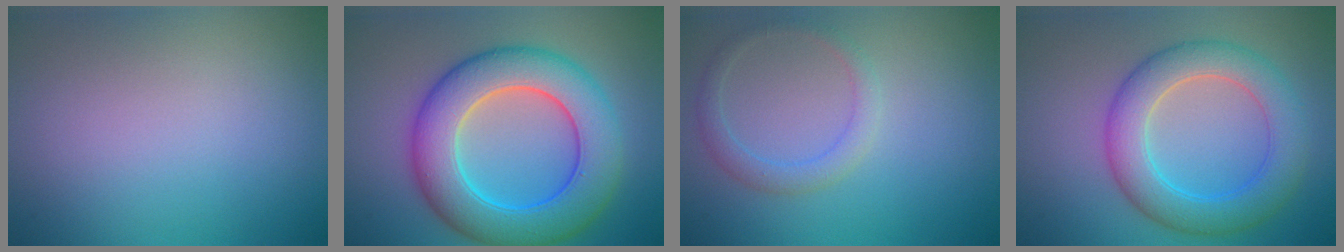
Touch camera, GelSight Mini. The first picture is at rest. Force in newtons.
{"total": 9.7, "press": 9.7, "slide": 0.1}
{"total": 2.0, "press": 2.0, "slide": 0.1}
{"total": 6.1, "press": 6.1, "slide": 0.2}